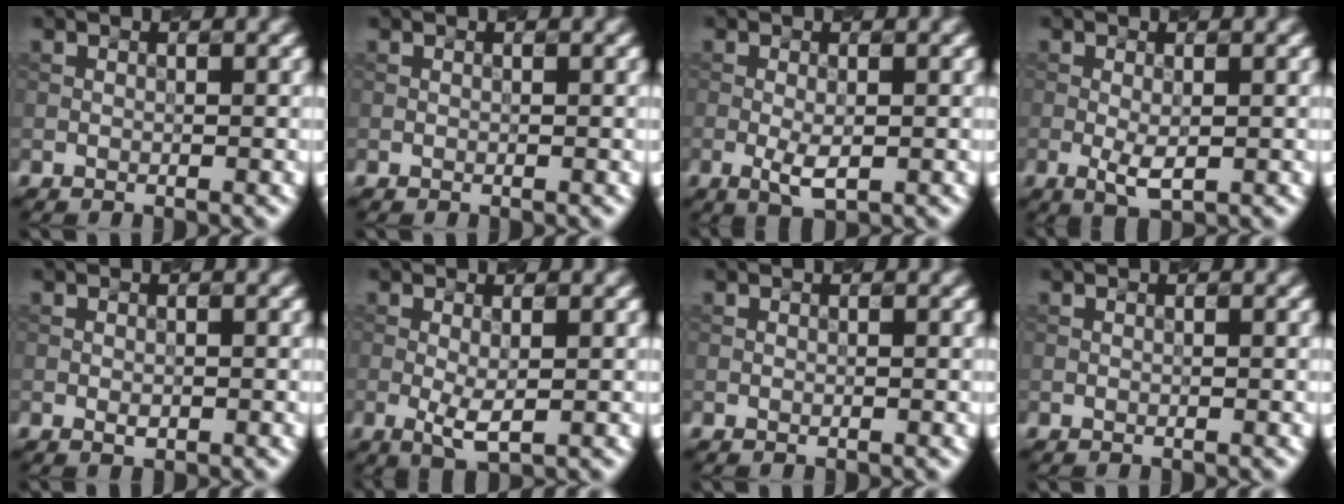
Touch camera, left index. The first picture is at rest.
{"total": 0.0}
{"total": 2.4, "force": [-0.5, 0.8, 2.2], "torque": [-0.044, -0.006, -0.009]}
{"total": 2.3, "force": [-0.4, 0.8, 2.1], "torque": [-0.043, -0.006, -0.006]}
{"total": 0.7, "force": [-0.2, 0.4, 0.5], "torque": [-0.009, 0.000, -0.003]}
{"total": 2.4, "force": [-0.3, 0.6, 2.3], "torque": [-0.048, -0.008, -0.003]}
{"total": 0.0}
{"total": 0.0}